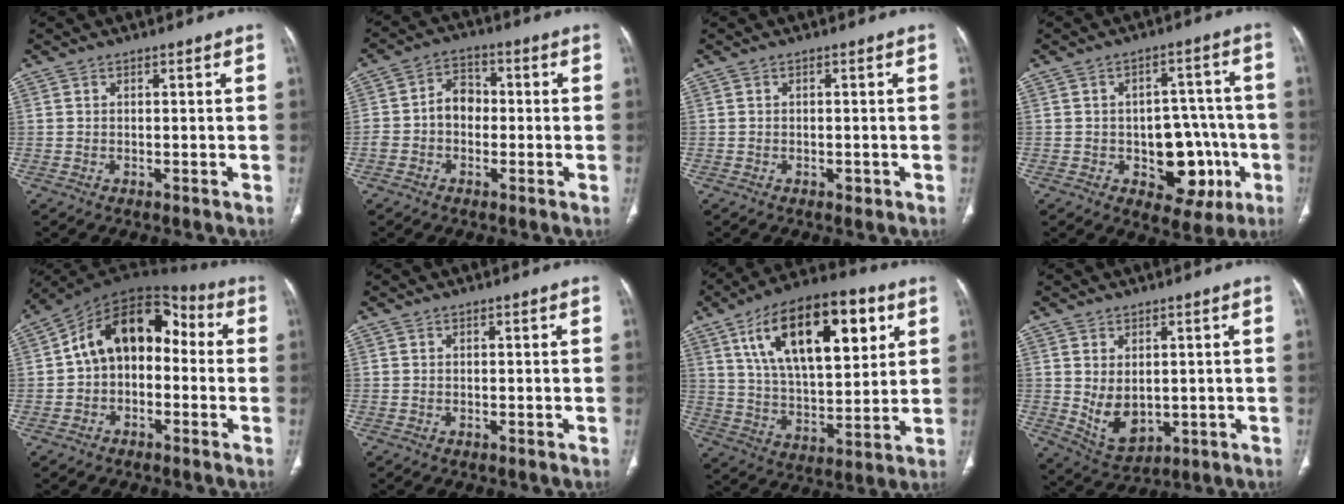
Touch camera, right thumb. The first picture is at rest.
{"total": 6.3, "force": [-0.8, 4.9, 3.8], "torque": [-0.043, 0.028, -0.027]}
{"total": 1.0, "force": [-0.4, 0.7, 0.6], "torque": [-0.006, 0.000, -0.005]}
{"total": 12.9, "force": [-3.5, 8.3, 9.3], "torque": [-0.074, 0.030, -0.036]}
{"total": 14.2, "force": [-0.1, 9.8, 10.2], "torque": [-0.127, 0.055, -0.019]}
{"total": 0.0}
{"total": 24.1, "force": [9.9, 11.0, 19.0], "torque": [-0.287, -0.018, 0.166]}
{"total": 7.4, "force": [0.3, 4.9, 5.5], "torque": [-0.083, -0.012, 0.031]}